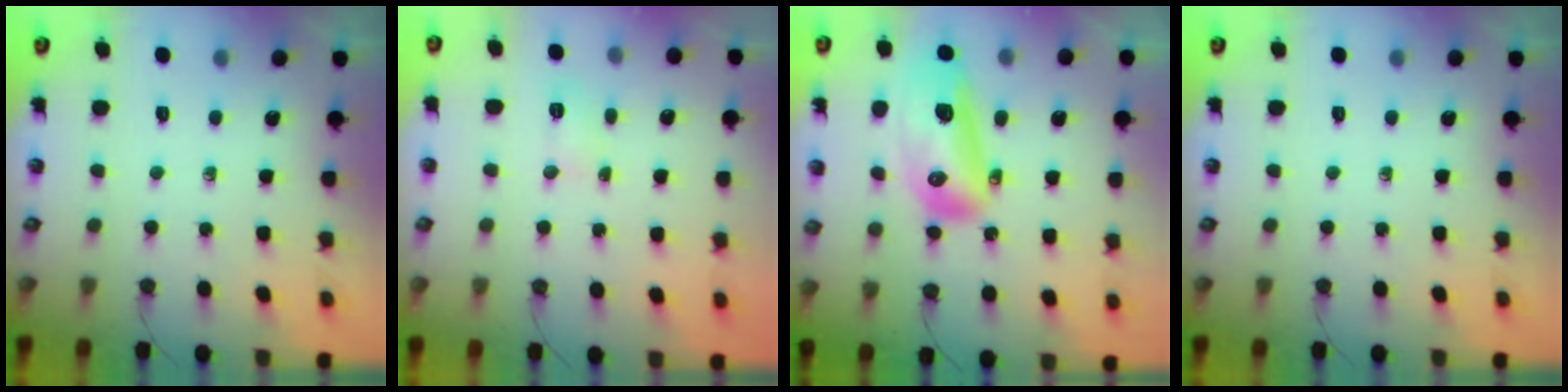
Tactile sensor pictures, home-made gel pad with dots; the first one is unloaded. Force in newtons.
{"total": 4.0, "press": 3.9, "slide": 0.5}
{"total": 17.5, "press": 17.4, "slide": 2.0}
{"total": 0.0}